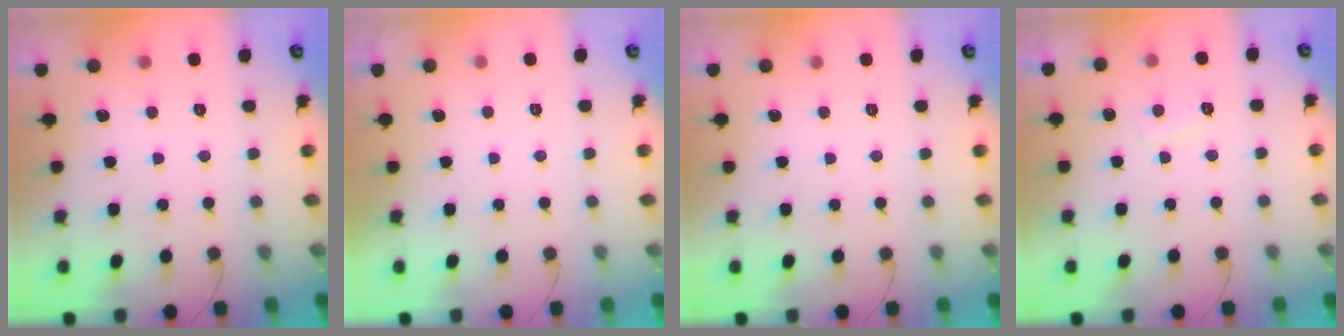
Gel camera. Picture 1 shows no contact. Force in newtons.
{"total": 2.3, "press": 2.2, "slide": 0.4}
{"total": 0.0}
{"total": 2.1, "press": 2.0, "slide": 0.7}